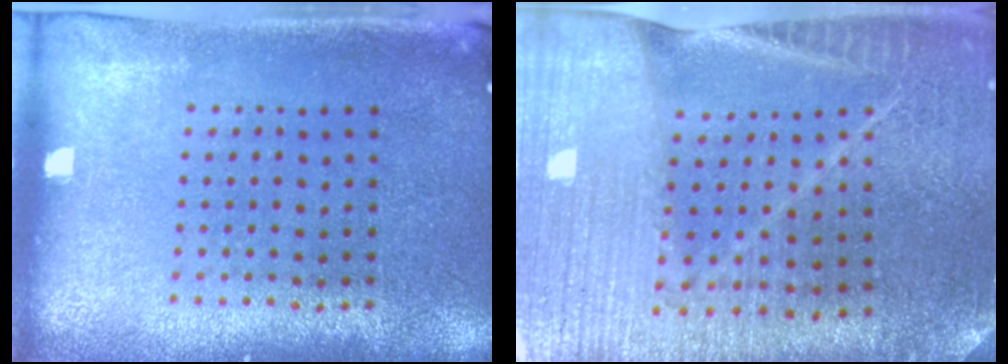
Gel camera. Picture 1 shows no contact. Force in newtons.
{"total": 3.1, "press": 3.1, "slide": 0.3}